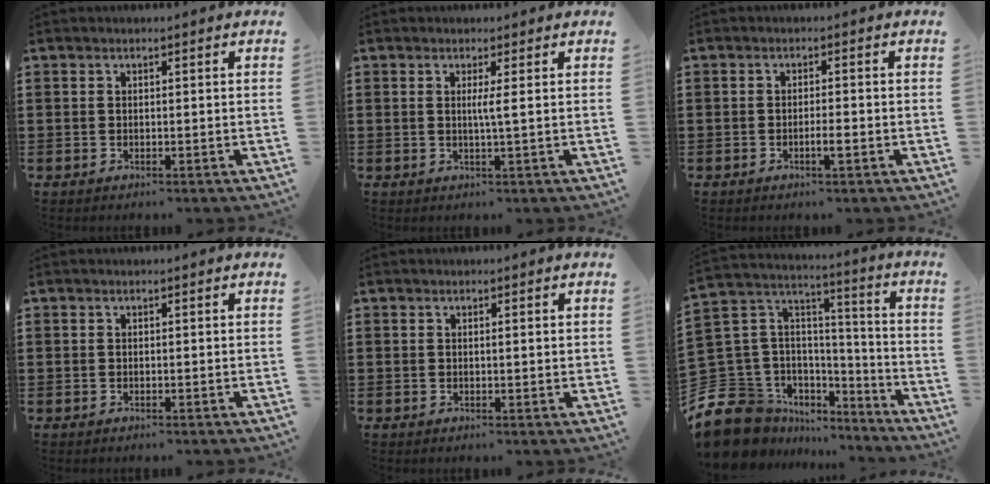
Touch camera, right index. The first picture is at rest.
{"total": 2.0, "force": [0.3, -0.5, 1.9], "torque": [-0.037, -0.006, 0.002]}
{"total": 2.0, "force": [-0.9, 0.1, 1.8], "torque": [-0.029, 0.000, -0.017]}
{"total": 0.0}
{"total": 0.7, "force": [0.2, 0.0, 0.7], "torque": [-0.013, 0.000, 0.004]}
{"total": 13.0, "force": [-7.7, 9.8, 3.4], "torque": [-0.122, -0.001, -0.136]}